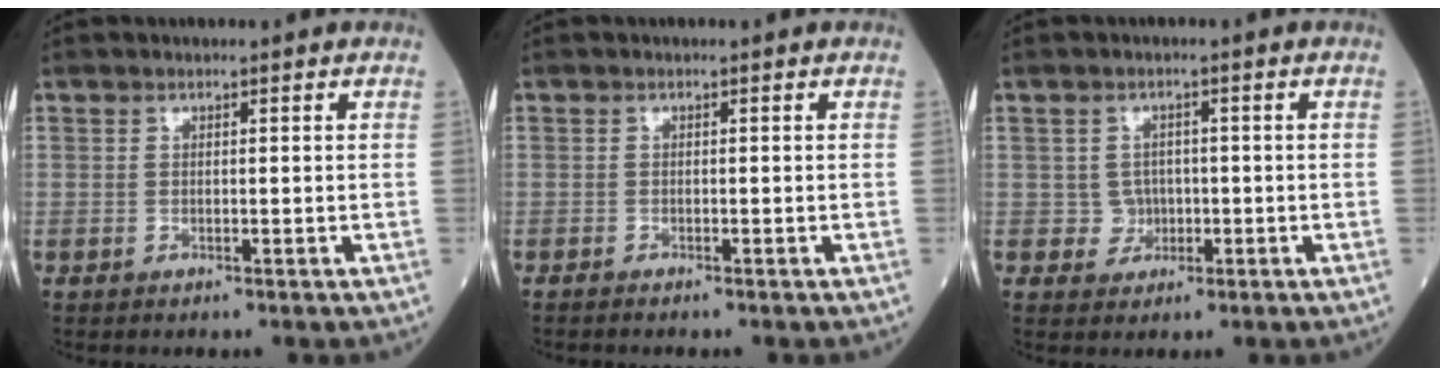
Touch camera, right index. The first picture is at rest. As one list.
[{"total": 0.8, "force": [-0.8, -0.1, 0.2], "torque": [-0.005, 0.000, -0.014]}, {"total": 2.6, "force": [-0.4, 2.6, 0.5], "torque": [0.000, 0.007, -0.005]}]